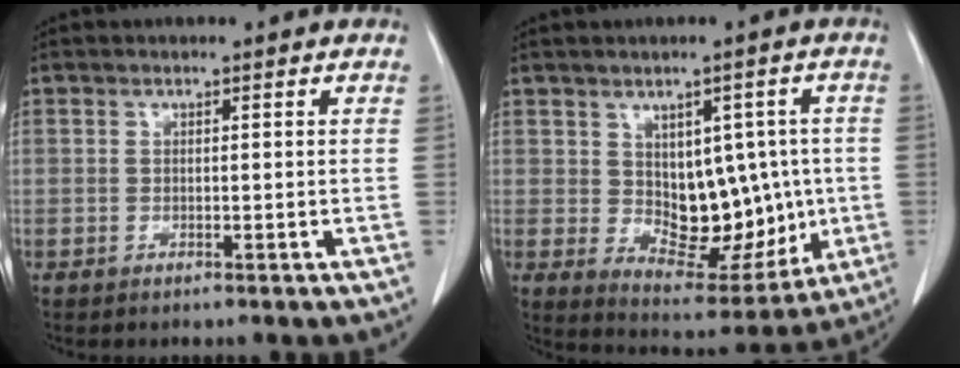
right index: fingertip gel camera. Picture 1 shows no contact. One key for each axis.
{"total": 11.6, "fx": 0.2, "fy": 6.9, "fz": 9.3, "tx": -0.111, "ty": 0.011, "tz": 0.030}